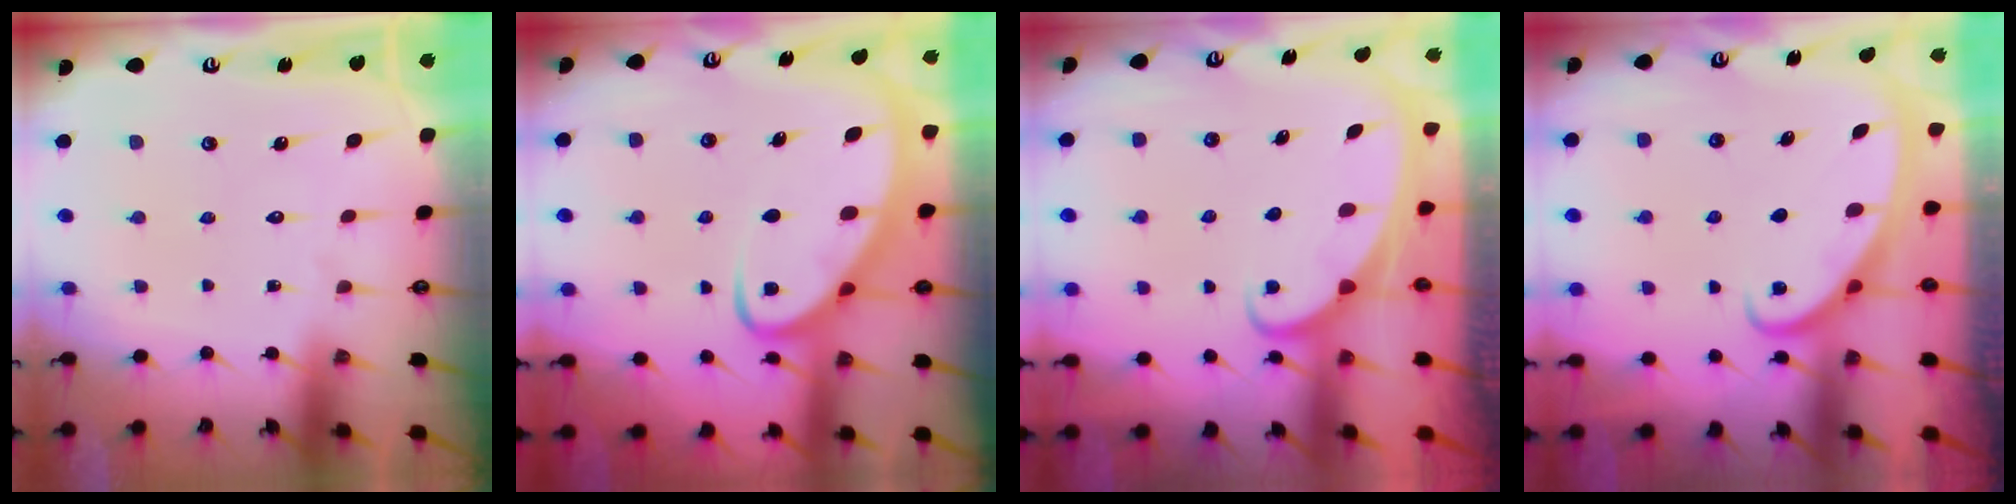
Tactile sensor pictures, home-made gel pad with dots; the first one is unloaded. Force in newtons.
{"total": 5.7, "press": 5.7, "slide": 0.9}
{"total": 2.0, "press": 2.0, "slide": 0.1}
{"total": 2.5, "press": 2.5, "slide": 0.3}